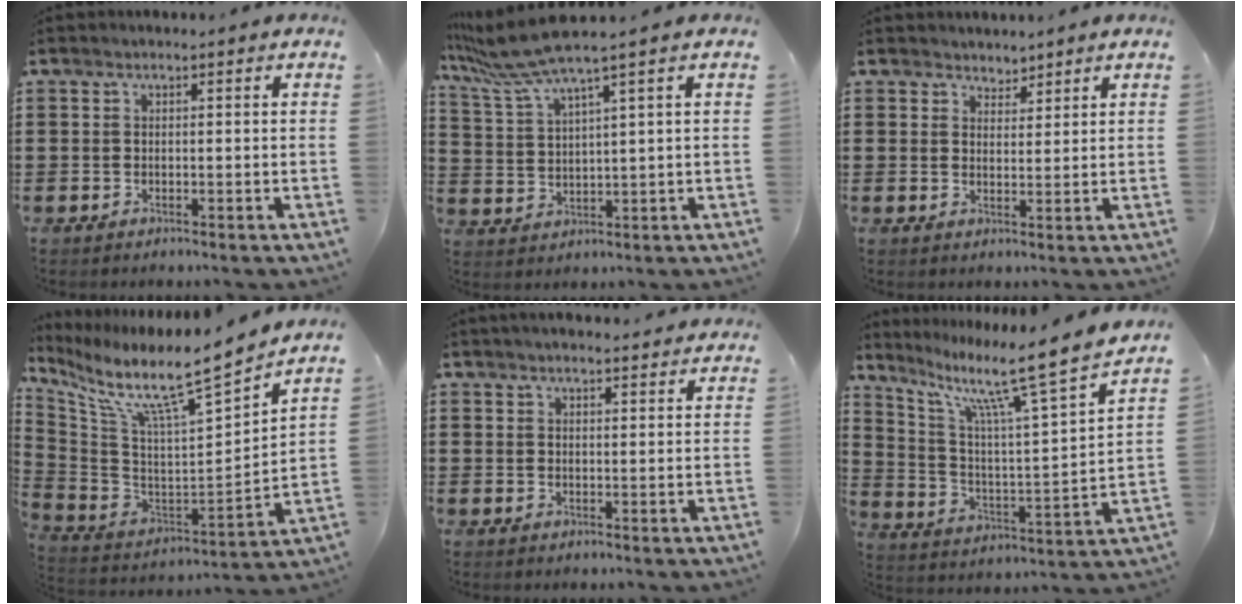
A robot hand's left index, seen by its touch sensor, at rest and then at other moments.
{"total": 6.3, "force": [4.8, -0.2, 4.1], "torque": [-0.115, -0.021, 0.079]}
{"total": 2.3, "force": [2.1, 0.9, -0.4], "torque": [0.000, 0.001, 0.040]}
{"total": 10.1, "force": [8.1, 0.5, 6.0], "torque": [-0.141, -0.073, 0.124]}
{"total": 2.2, "force": [2.1, 0.0, 0.5], "torque": [-0.014, -0.001, 0.040]}
{"total": 11.9, "force": [9.1, 0.3, 7.7], "torque": [-0.160, -0.070, 0.135]}